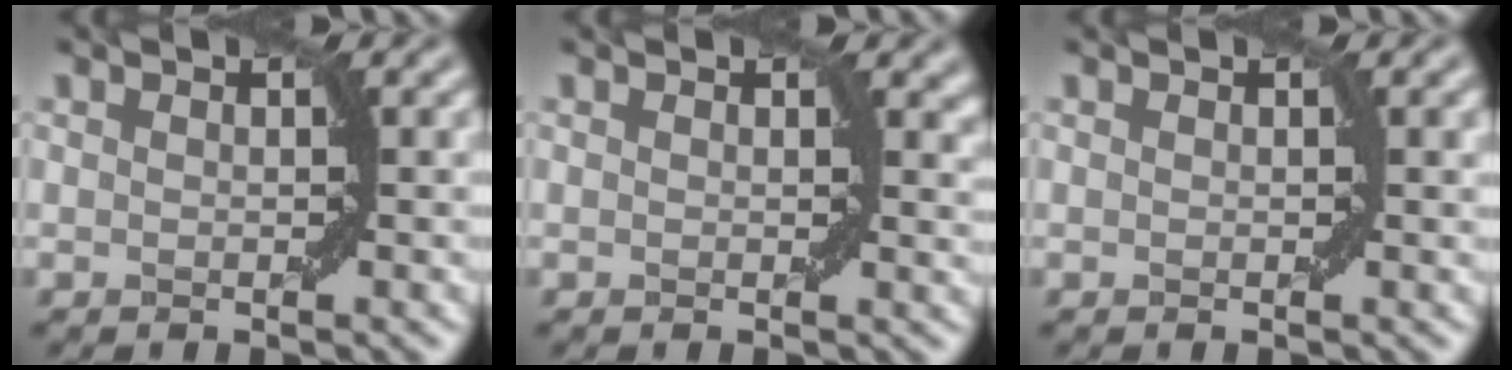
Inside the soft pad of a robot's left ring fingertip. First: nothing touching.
{"total": 1.6, "force": [0.7, 0.9, 1.2], "torque": [-0.009, -0.005, 0.010]}
{"total": 0.6, "force": [0.2, 0.0, 0.5], "torque": [-0.004, -0.001, 0.004]}